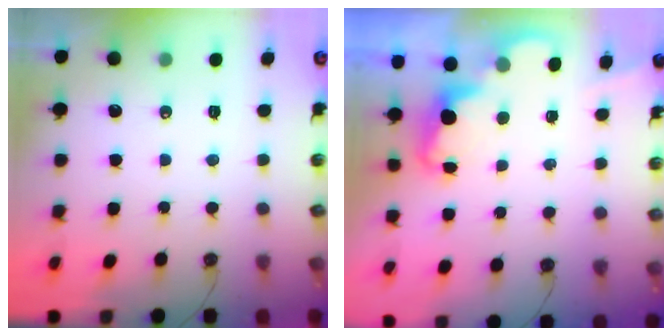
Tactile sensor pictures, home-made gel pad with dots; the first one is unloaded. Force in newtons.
{"total": 2.5, "press": 2.4, "slide": 0.5}